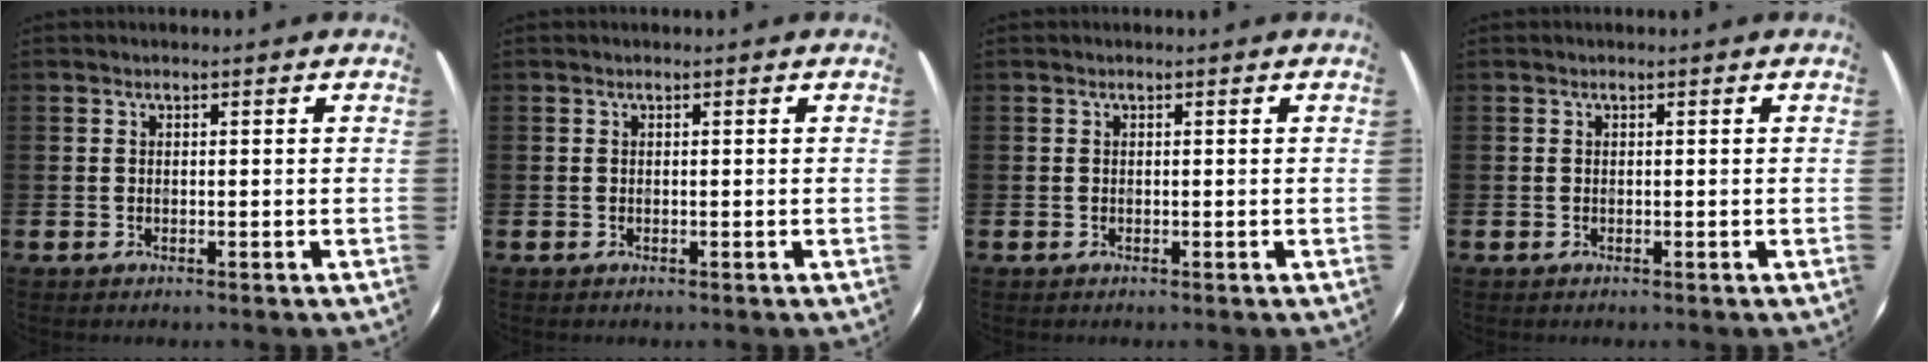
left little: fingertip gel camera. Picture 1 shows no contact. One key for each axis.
{"total": 0.0}
{"total": 0.0}
{"total": 0.0}